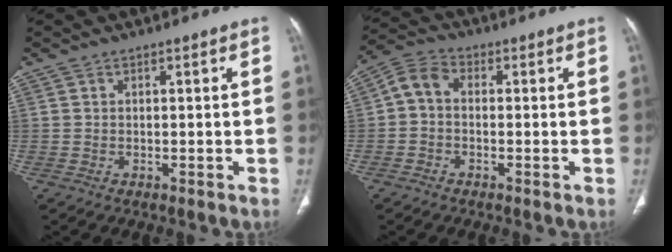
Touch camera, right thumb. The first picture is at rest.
{"total": 5.1, "force": [-0.3, 3.5, 3.6], "torque": [-0.062, 0.018, -0.020]}